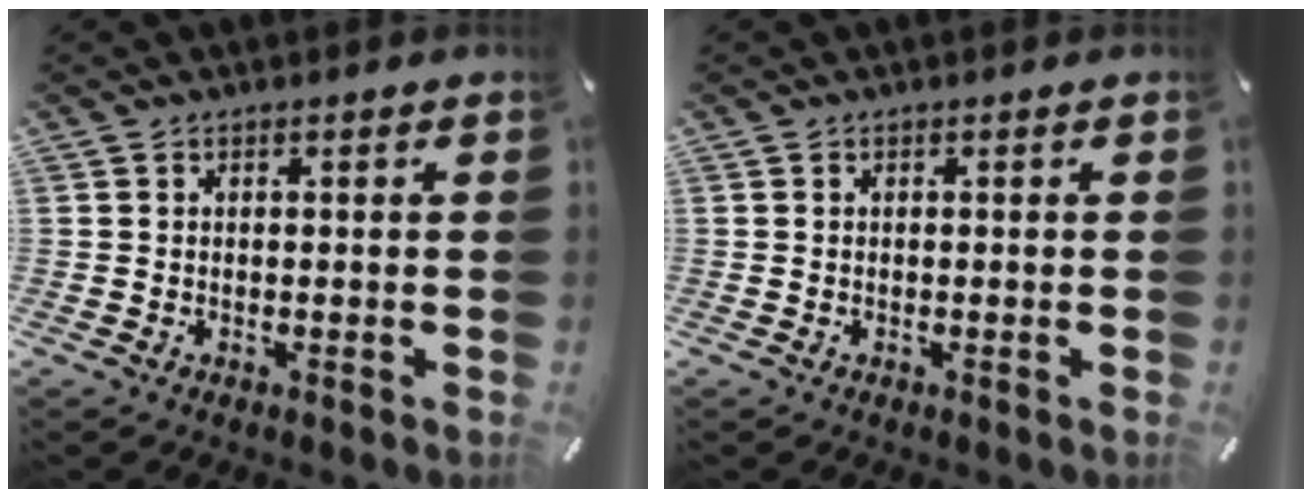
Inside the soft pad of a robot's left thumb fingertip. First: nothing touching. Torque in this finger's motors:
{"motor_torque": [-0.01, 0.01, -0.01, 0.00, 0.00]}